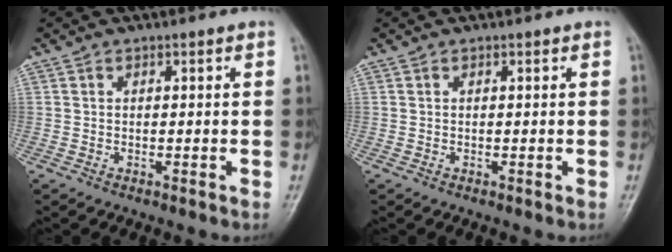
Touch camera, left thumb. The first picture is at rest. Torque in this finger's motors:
{"motor_torque": [0.00, 0.00, -0.07, -0.01, 0.00]}